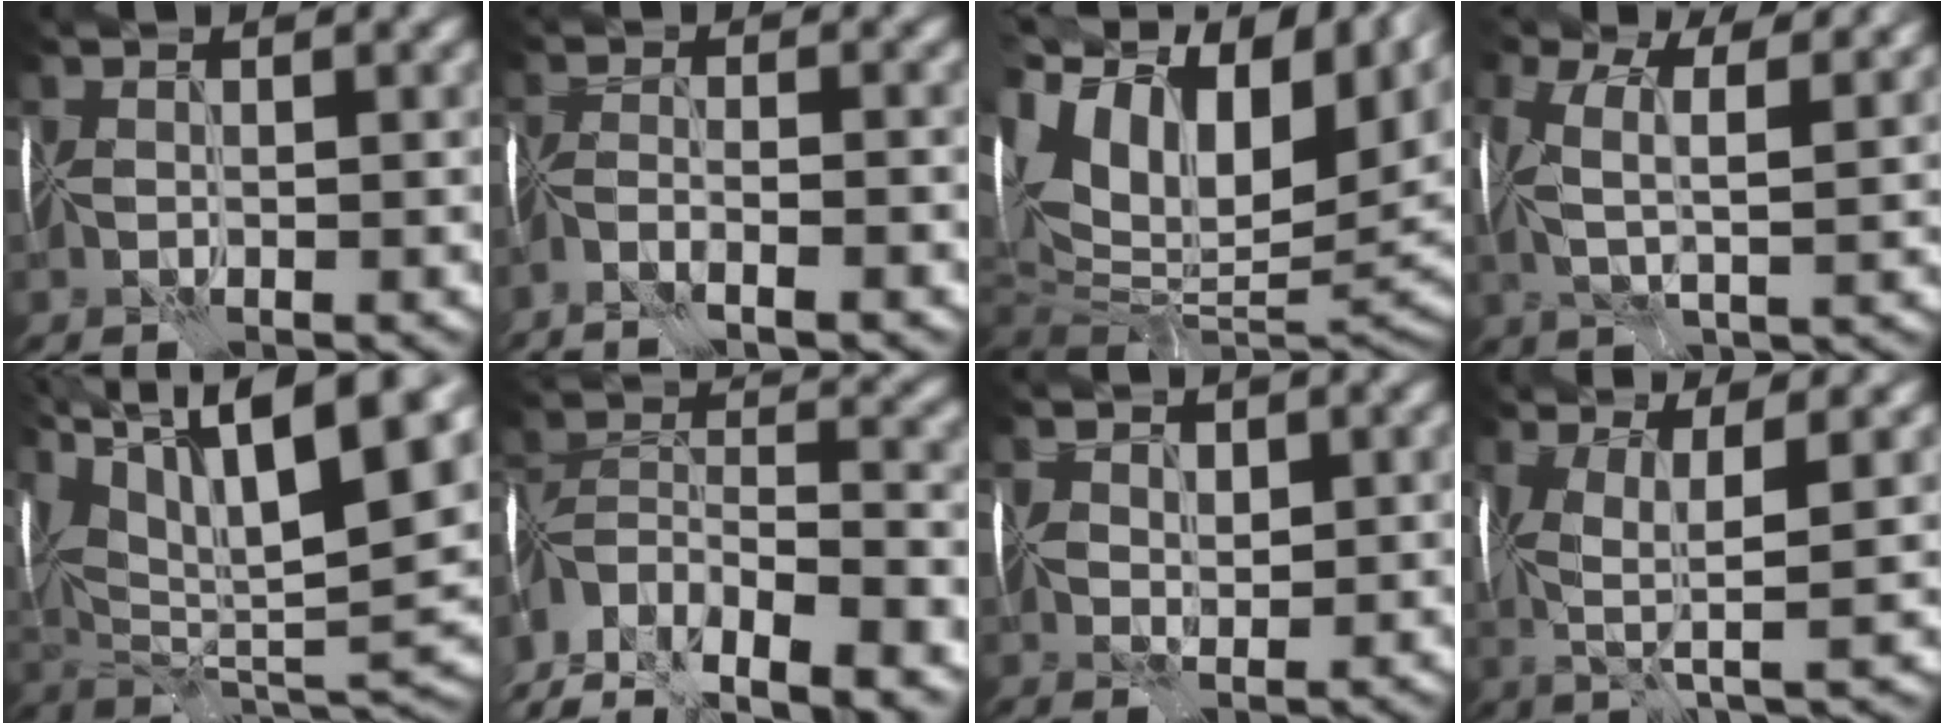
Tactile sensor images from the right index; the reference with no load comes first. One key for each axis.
{"total": 3.1, "fx": -2.2, "fy": 0.2, "fz": 2.2, "tx": -0.051, "ty": 0.005, "tz": -0.048}
{"total": 18.6, "fx": 4.2, "fy": 10.7, "fz": 14.7, "tx": -0.259, "ty": -0.003, "tz": 0.113}
{"total": 8.0, "fx": 2.9, "fy": 3.8, "fz": 6.4, "tx": -0.137, "ty": 0.023, "tz": 0.052}
{"total": 16.7, "fx": 8.6, "fy": 5.4, "fz": 13.3, "tx": -0.265, "ty": 0.032, "tz": 0.168}
{"total": 11.6, "fx": -8.4, "fy": 4.5, "fz": 6.7, "tx": -0.126, "ty": 0.018, "tz": -0.138}
{"total": 2.2, "fx": 1.2, "fy": 1.4, "fz": 1.2, "tx": -0.024, "ty": 0.002, "tz": 0.016}
{"total": 5.5, "fx": 0.9, "fy": 1.4, "fz": 5.2, "tx": -0.115, "ty": 0.004, "tz": 0.015}